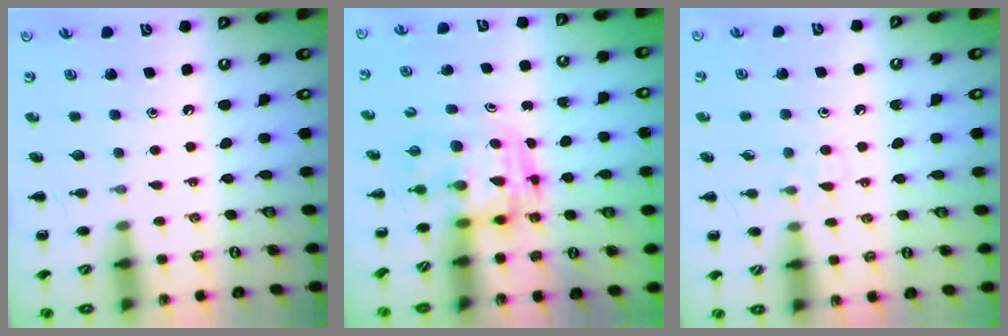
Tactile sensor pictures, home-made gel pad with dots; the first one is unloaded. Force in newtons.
{"total": 3.4, "press": 3.4, "slide": 0.6}
{"total": 5.2, "press": 4.7, "slide": 2.2}